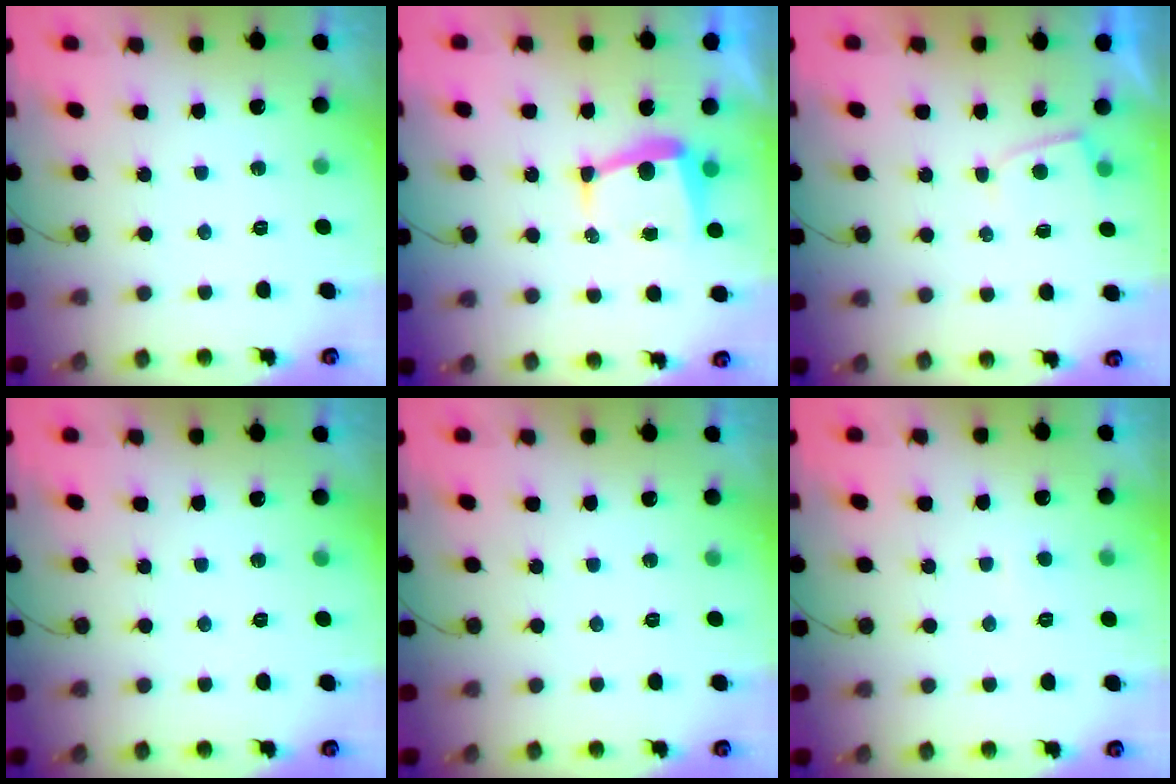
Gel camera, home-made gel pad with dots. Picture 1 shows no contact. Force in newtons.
{"total": 6.2, "press": 6.2, "slide": 0.4}
{"total": 2.3, "press": 2.2, "slide": 0.3}
{"total": 0.0}
{"total": 0.0}
{"total": 2.4, "press": 2.4, "slide": 0.2}